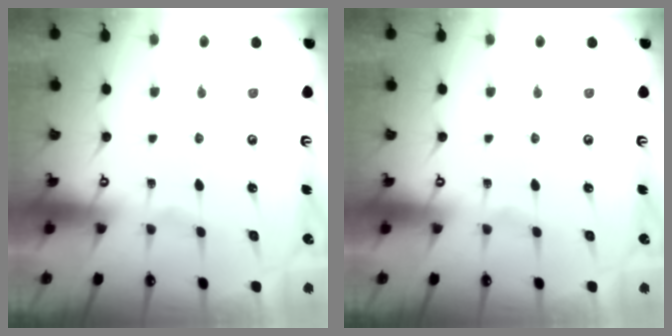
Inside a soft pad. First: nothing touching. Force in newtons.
{"total": 0.0}